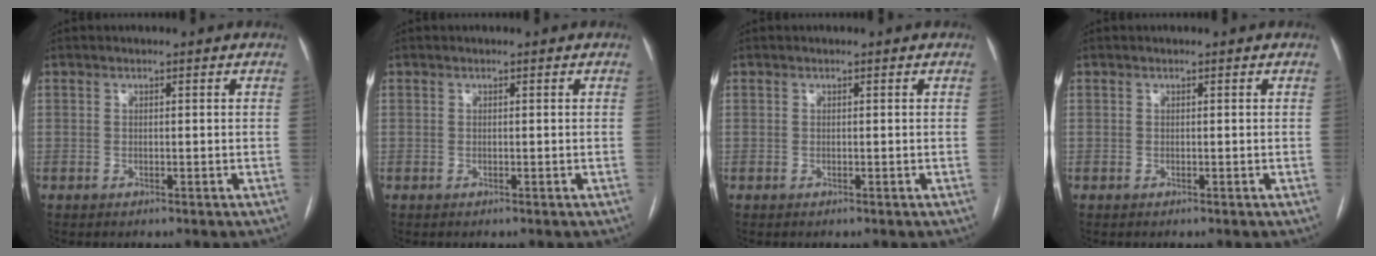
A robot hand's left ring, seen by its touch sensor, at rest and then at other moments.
{"total": 0.0}
{"total": 0.0}
{"total": 0.0}